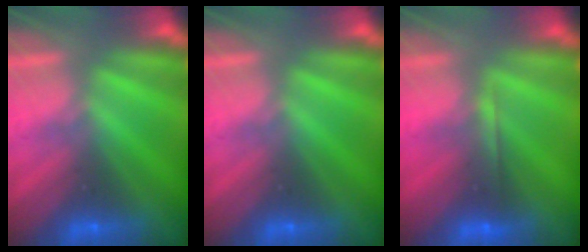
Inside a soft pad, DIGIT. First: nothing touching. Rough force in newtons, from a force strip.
{"total": 0.0}
{"total": 1.7}